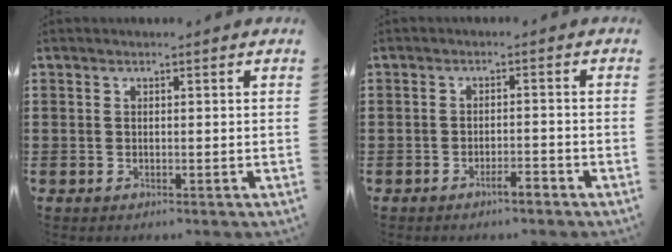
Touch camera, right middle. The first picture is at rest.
{"total": 2.6, "force": [-2.0, 0.4, 1.5], "torque": [-0.027, 0.001, -0.036]}